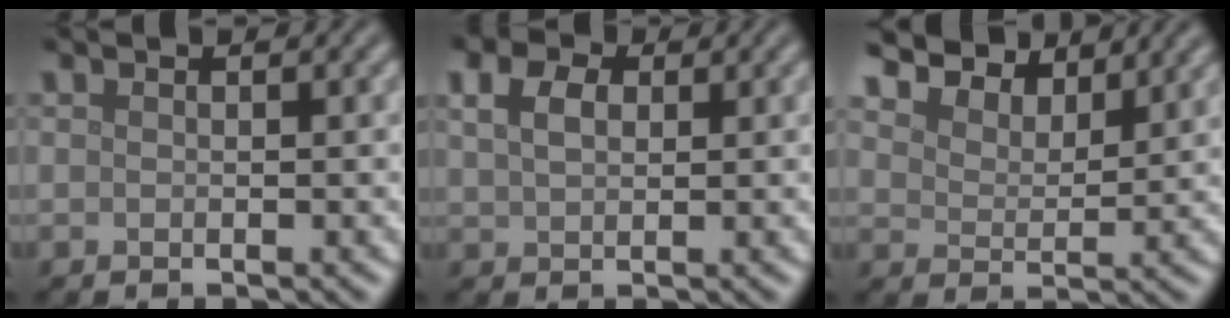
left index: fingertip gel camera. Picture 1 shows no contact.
{"total": 3.5, "force": [1.5, 2.3, 2.2], "torque": [-0.050, 0.013, 0.018]}
{"total": 6.4, "force": [5.7, 2.0, 2.0], "torque": [-0.051, 0.004, 0.096]}